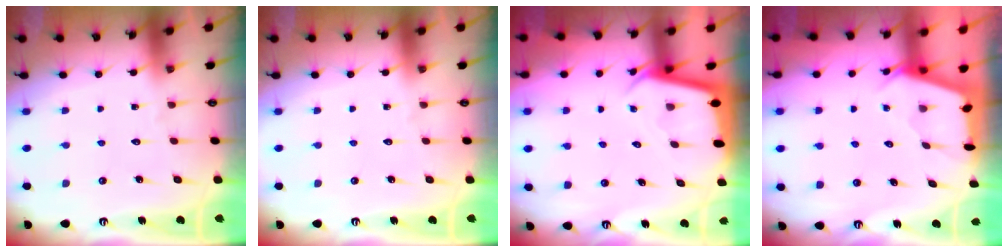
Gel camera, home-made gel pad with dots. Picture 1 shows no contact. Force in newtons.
{"total": 0.0}
{"total": 2.4, "press": 2.4, "slide": 0.1}
{"total": 2.6, "press": 2.5, "slide": 0.3}